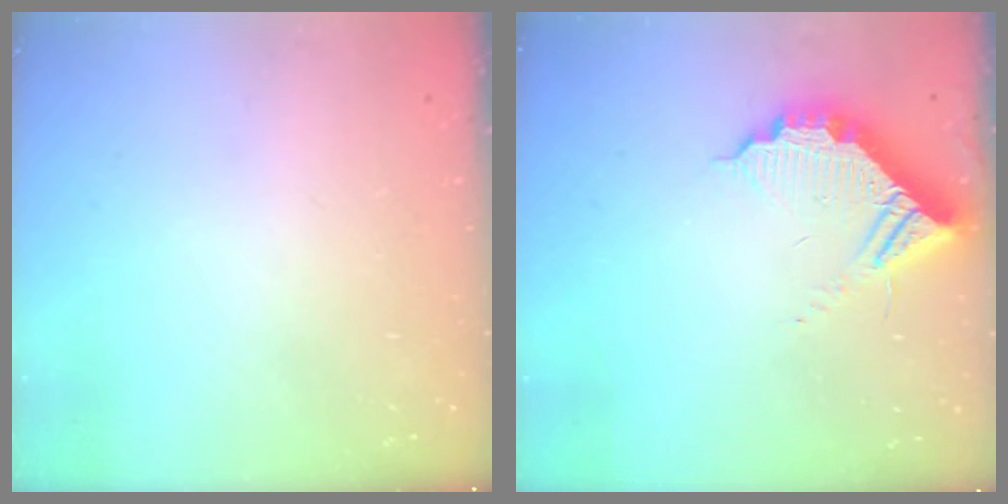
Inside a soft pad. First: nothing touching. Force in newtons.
{"total": 10.5, "press": 10.4, "slide": 1.1}